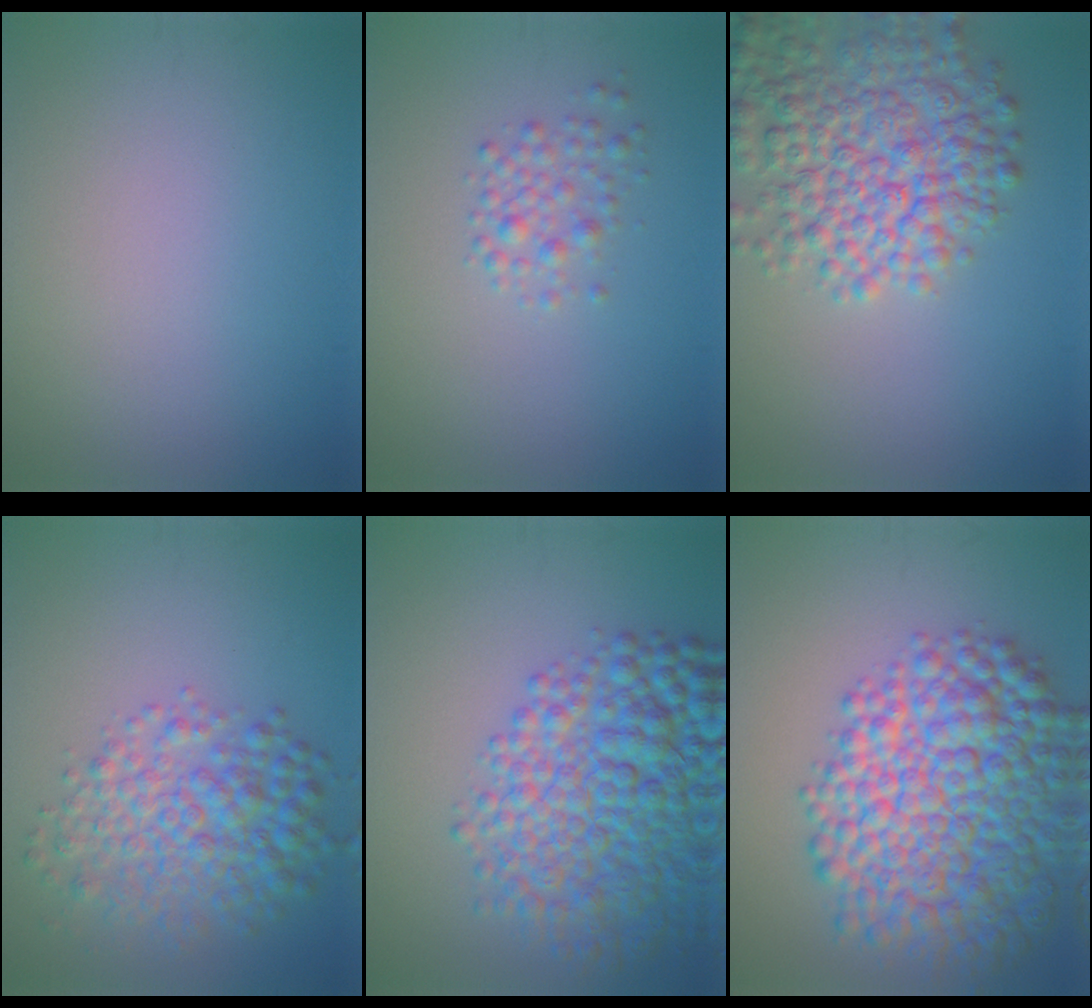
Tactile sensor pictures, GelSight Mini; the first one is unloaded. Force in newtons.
{"total": 2.0, "press": 2.0, "slide": 0.0}
{"total": 8.0, "press": 7.9, "slide": 0.5}
{"total": 5.8, "press": 5.8, "slide": 0.1}
{"total": 9.2, "press": 9.2, "slide": 0.3}
{"total": 11.7, "press": 11.7, "slide": 0.2}